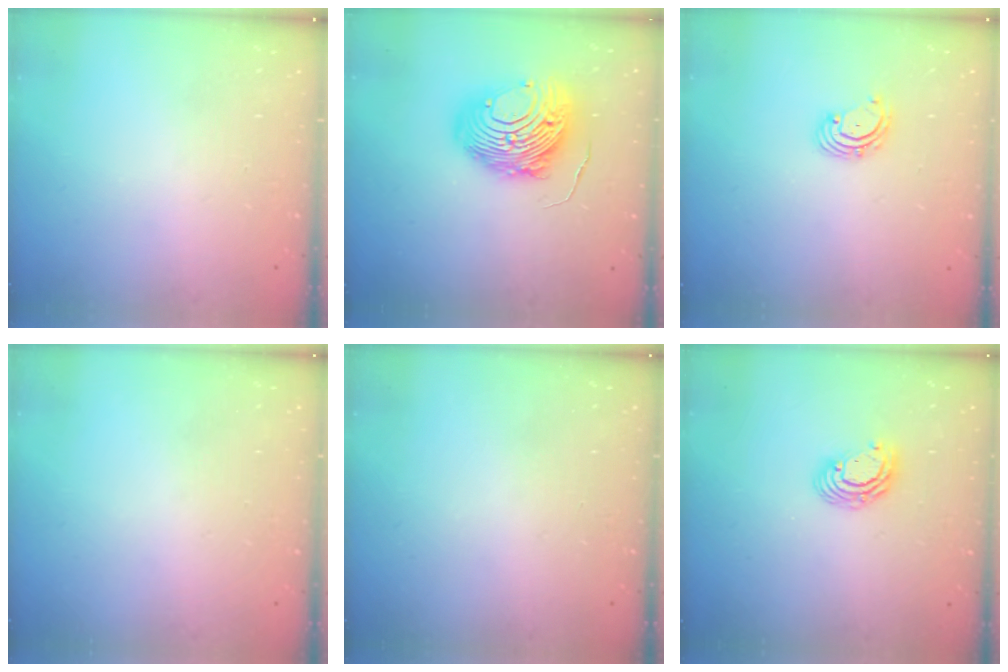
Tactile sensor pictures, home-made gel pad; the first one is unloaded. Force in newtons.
{"total": 14.7, "press": 14.6, "slide": 1.4}
{"total": 2.6, "press": 2.5, "slide": 0.6}
{"total": 0.0}
{"total": 0.0}
{"total": 6.1, "press": 6.1, "slide": 0.3}